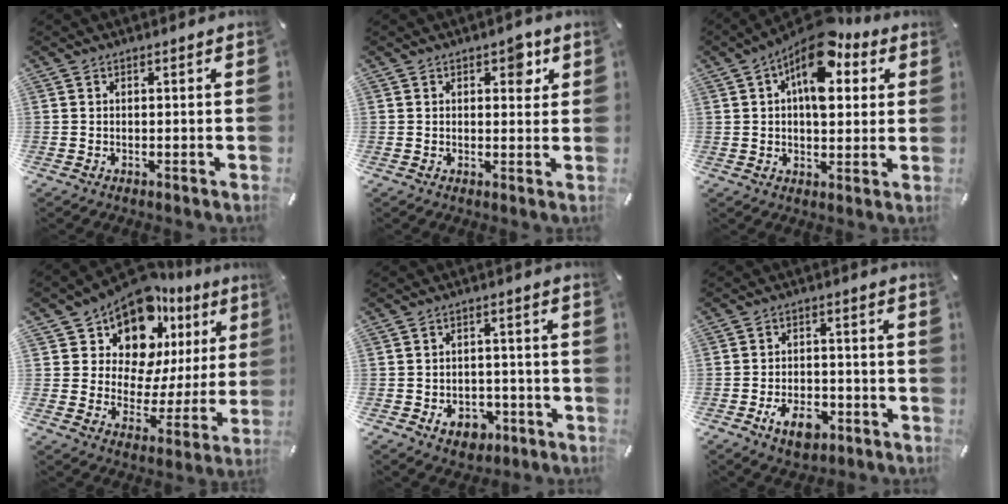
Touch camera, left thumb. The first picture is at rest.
{"total": 4.5, "force": [1.9, 2.6, 3.1], "torque": [-0.019, -0.010, 0.020]}
{"total": 13.9, "force": [6.7, 7.5, 9.7], "torque": [-0.141, -0.032, 0.115]}
{"total": 14.3, "force": [10.9, 8.0, 4.7], "torque": [-0.089, -0.100, 0.192]}
{"total": 7.1, "force": [-3.0, 5.2, 3.7], "torque": [-0.061, 0.016, -0.050]}
{"total": 7.5, "force": [-3.6, 4.6, 4.7], "torque": [-0.089, 0.013, -0.067]}